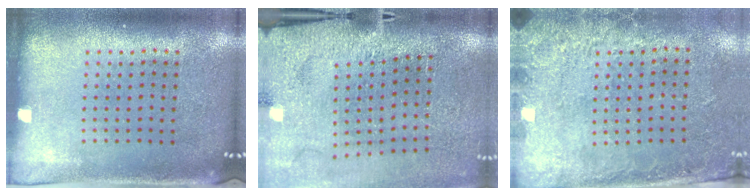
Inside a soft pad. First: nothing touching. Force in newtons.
{"total": 3.1, "press": 2.9, "slide": 1.3}
{"total": 2.8, "press": 1.9, "slide": 2.1}